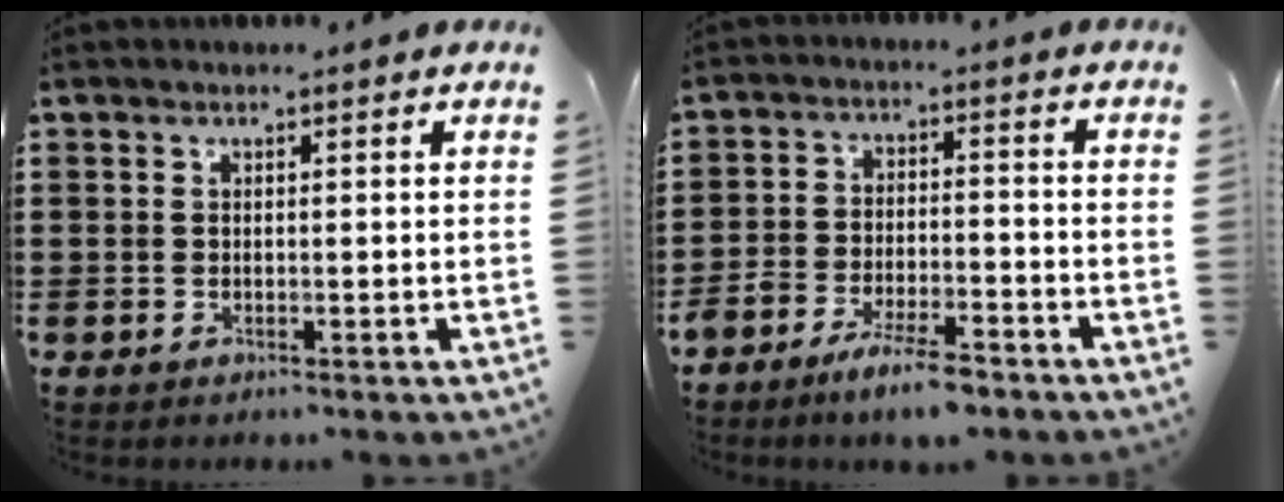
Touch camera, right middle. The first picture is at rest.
{"total": 6.1, "force": [-5.3, 1.3, 2.6], "torque": [-0.052, 0.008, -0.102]}